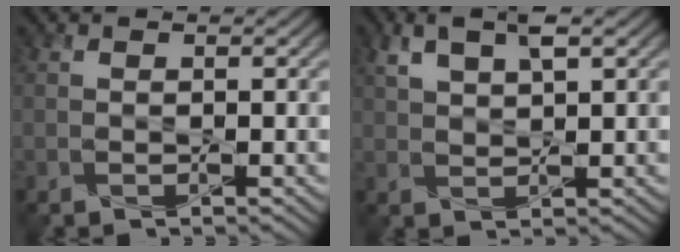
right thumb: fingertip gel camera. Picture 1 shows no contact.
{"total": 4.7, "force": [2.4, 1.7, 3.6], "torque": [-0.089, 0.007, 0.051]}